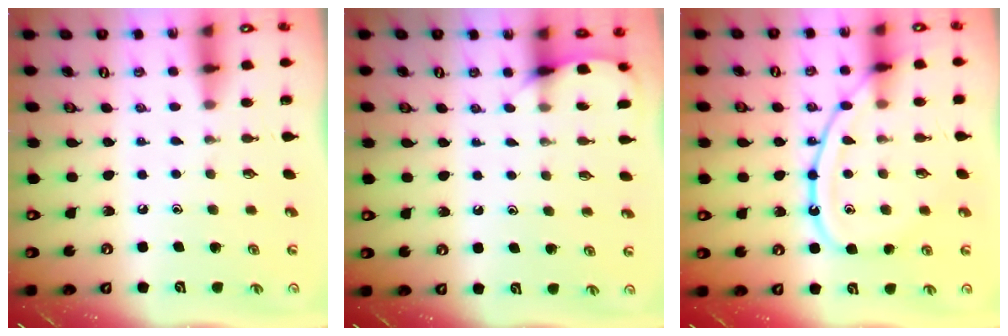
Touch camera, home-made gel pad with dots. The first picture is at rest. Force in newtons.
{"total": 5.8, "press": 5.7, "slide": 0.4}
{"total": 13.9, "press": 13.9, "slide": 1.3}